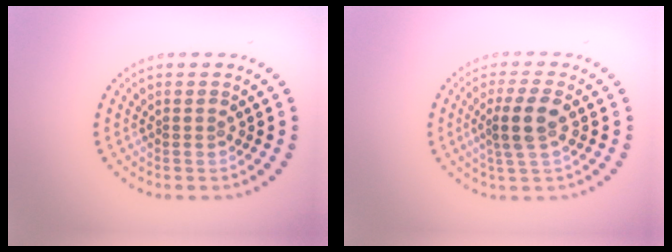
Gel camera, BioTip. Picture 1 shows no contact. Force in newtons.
{"total": 3.6, "press": 3.3, "slide": 1.3}